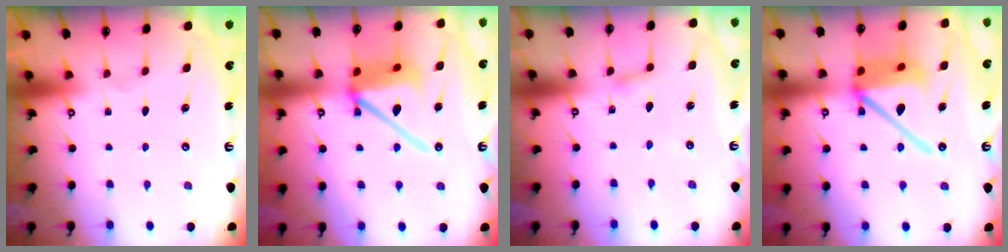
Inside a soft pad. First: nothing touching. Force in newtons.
{"total": 15.2, "press": 15.0, "slide": 2.0}
{"total": 2.9, "press": 2.9, "slide": 0.3}
{"total": 17.0, "press": 16.8, "slide": 2.6}